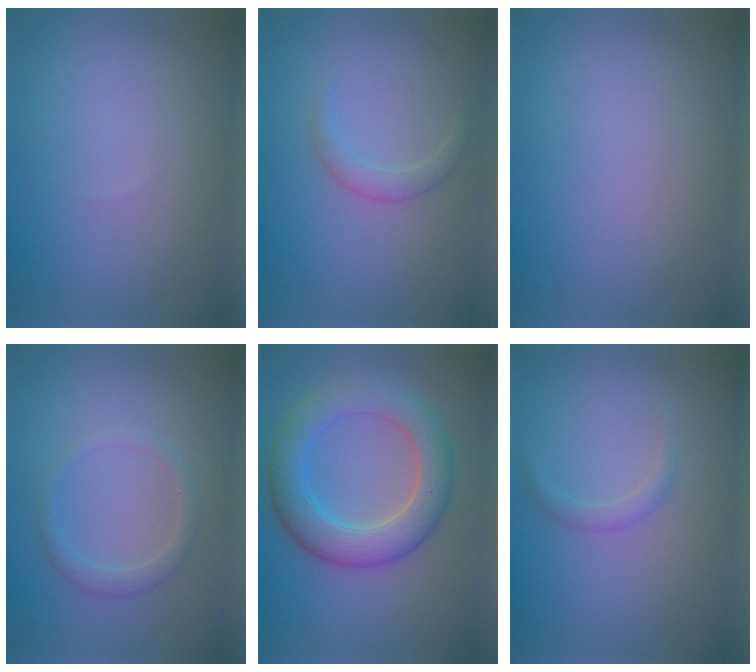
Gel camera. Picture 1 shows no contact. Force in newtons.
{"total": 1.4, "press": 1.4, "slide": 0.1}
{"total": 0.0}
{"total": 1.6, "press": 1.6, "slide": 0.1}
{"total": 6.1, "press": 6.1, "slide": 0.5}
{"total": 1.0, "press": 1.0, "slide": 0.1}